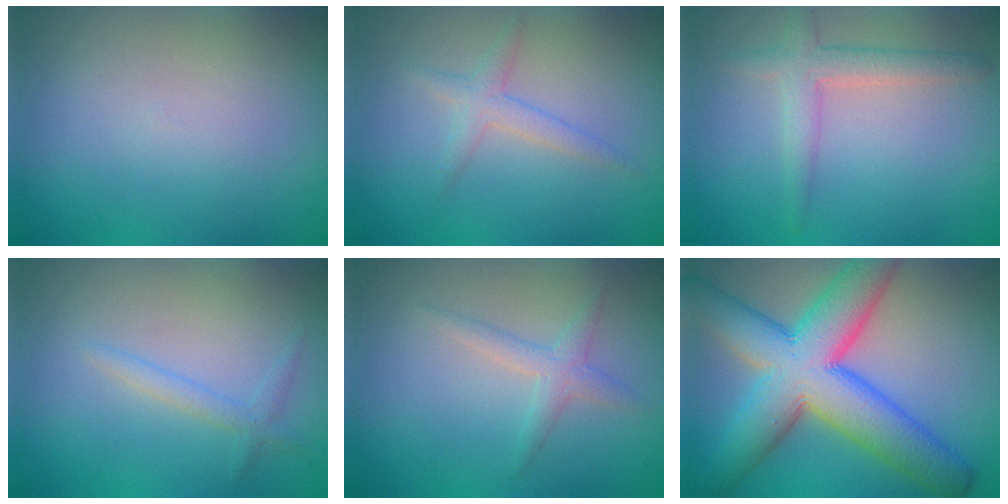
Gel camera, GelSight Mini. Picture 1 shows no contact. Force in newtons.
{"total": 1.8, "press": 1.8, "slide": 0.0}
{"total": 2.9, "press": 2.8, "slide": 0.1}
{"total": 1.3, "press": 1.3, "slide": 0.1}
{"total": 1.8, "press": 1.8, "slide": 0.1}
{"total": 11.7, "press": 11.6, "slide": 0.3}